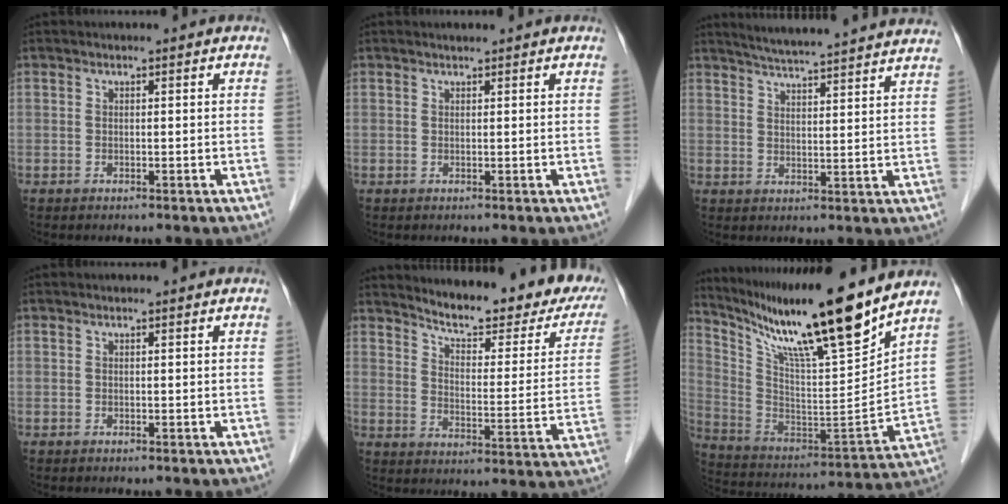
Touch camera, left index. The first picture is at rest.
{"total": 0.8, "force": [0.8, 0.1, 0.4], "torque": [-0.013, 0.004, 0.015]}
{"total": 19.3, "force": [17.8, -0.1, 7.3], "torque": [-0.119, -0.004, 0.229]}
{"total": 0.0}
{"total": 21.1, "force": [18.2, 4.0, 10.0], "torque": [-0.127, -0.046, 0.224]}
{"total": 21.6, "force": [17.0, 0.1, 13.2], "torque": [-0.233, -0.018, 0.293]}